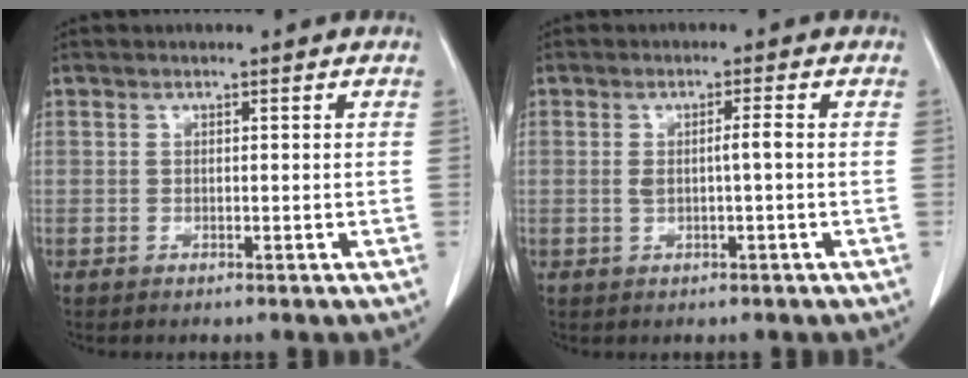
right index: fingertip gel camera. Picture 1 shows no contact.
{"total": 2.6, "force": [0.0, 0.1, 2.6], "torque": [-0.046, 0.004, 0.003]}